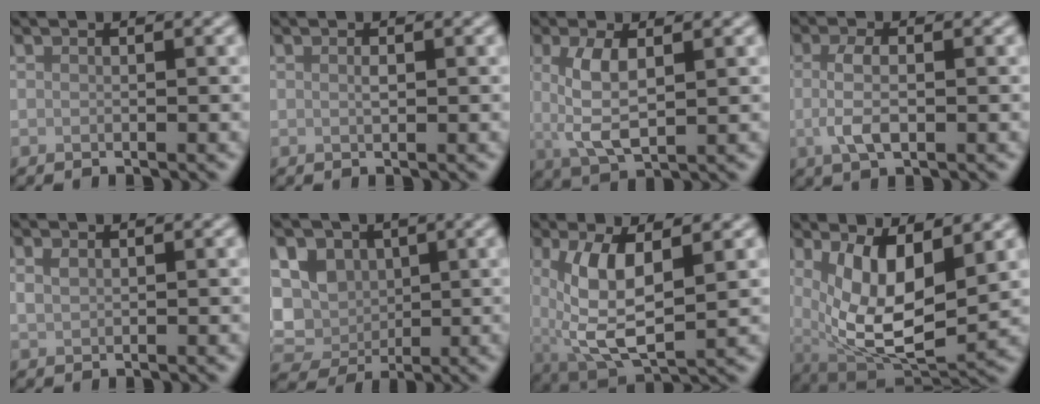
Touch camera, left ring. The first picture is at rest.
{"total": 0.6, "force": [0.1, 0.2, 0.5], "torque": [-0.011, 0.001, 0.002]}
{"total": 4.4, "force": [0.6, 1.7, 4.0], "torque": [-0.085, -0.001, 0.014]}
{"total": 3.0, "force": [-0.2, 1.2, 2.8], "torque": [-0.061, -0.003, -0.005]}
{"total": 1.1, "force": [0.5, 0.7, 0.7], "torque": [-0.017, 0.000, 0.014]}
{"total": 8.4, "force": [0.7, 7.2, 4.2], "torque": [-0.062, 0.004, -0.012]}
{"total": 7.8, "force": [1.0, 3.2, 7.1], "torque": [-0.147, -0.009, 0.020]}
{"total": 9.4, "force": [2.0, 4.2, 8.2], "torque": [-0.156, -0.023, 0.043]}